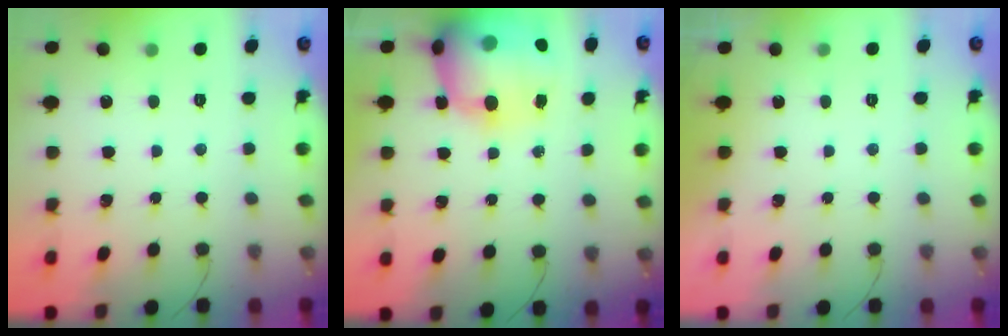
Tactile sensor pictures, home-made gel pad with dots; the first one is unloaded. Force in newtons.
{"total": 26.4, "press": 25.8, "slide": 5.3}
{"total": 0.0}